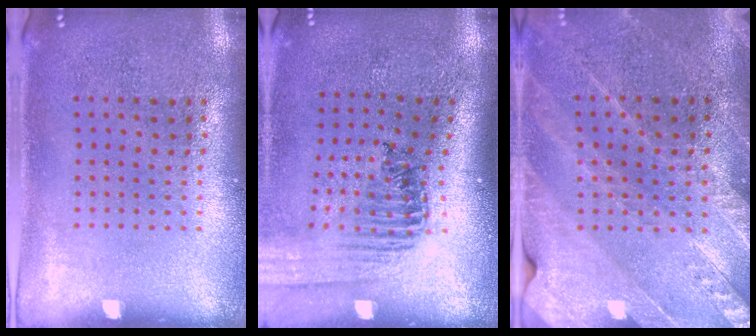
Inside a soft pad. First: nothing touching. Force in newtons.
{"total": 1.5, "press": 1.4, "slide": 0.3}
{"total": 2.6, "press": 2.5, "slide": 0.7}